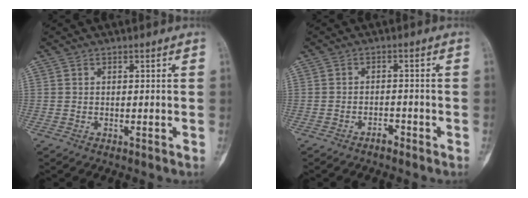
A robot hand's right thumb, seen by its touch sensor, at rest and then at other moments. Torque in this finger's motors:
{"motor_torque": [-0.45, -0.18, 0.02, 0.15, 0.00]}